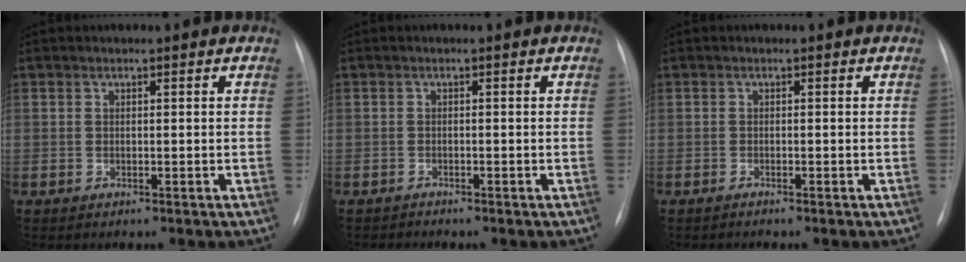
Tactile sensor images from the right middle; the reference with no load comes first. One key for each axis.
{"total": 0.8, "fx": -0.8, "fy": 0.1, "fz": -0.2, "tx": 0.000, "ty": -0.003, "tz": -0.016}
{"total": 0.6, "fx": -0.5, "fy": 0.0, "fz": 0.2, "tx": -0.006, "ty": -0.001, "tz": -0.011}